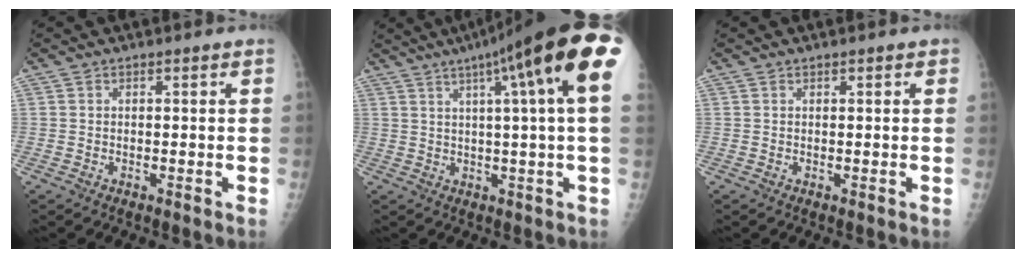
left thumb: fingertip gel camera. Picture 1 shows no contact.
{"total": 19.4, "force": [8.5, 1.4, 17.4], "torque": [-0.256, 0.017, 0.107]}
{"total": 0.8, "force": [0.5, 0.4, 0.6], "torque": [-0.006, 0.000, 0.003]}